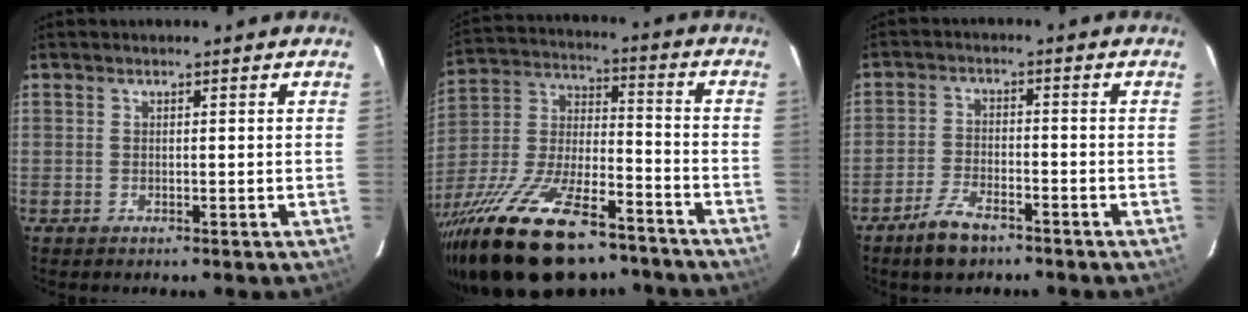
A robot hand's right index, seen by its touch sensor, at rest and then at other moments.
{"total": 29.8, "force": [-21.0, 11.2, 18.0], "torque": [-0.354, -0.031, -0.333]}
{"total": 6.3, "force": [-4.6, 2.6, 3.5], "torque": [-0.088, 0.000, -0.084]}